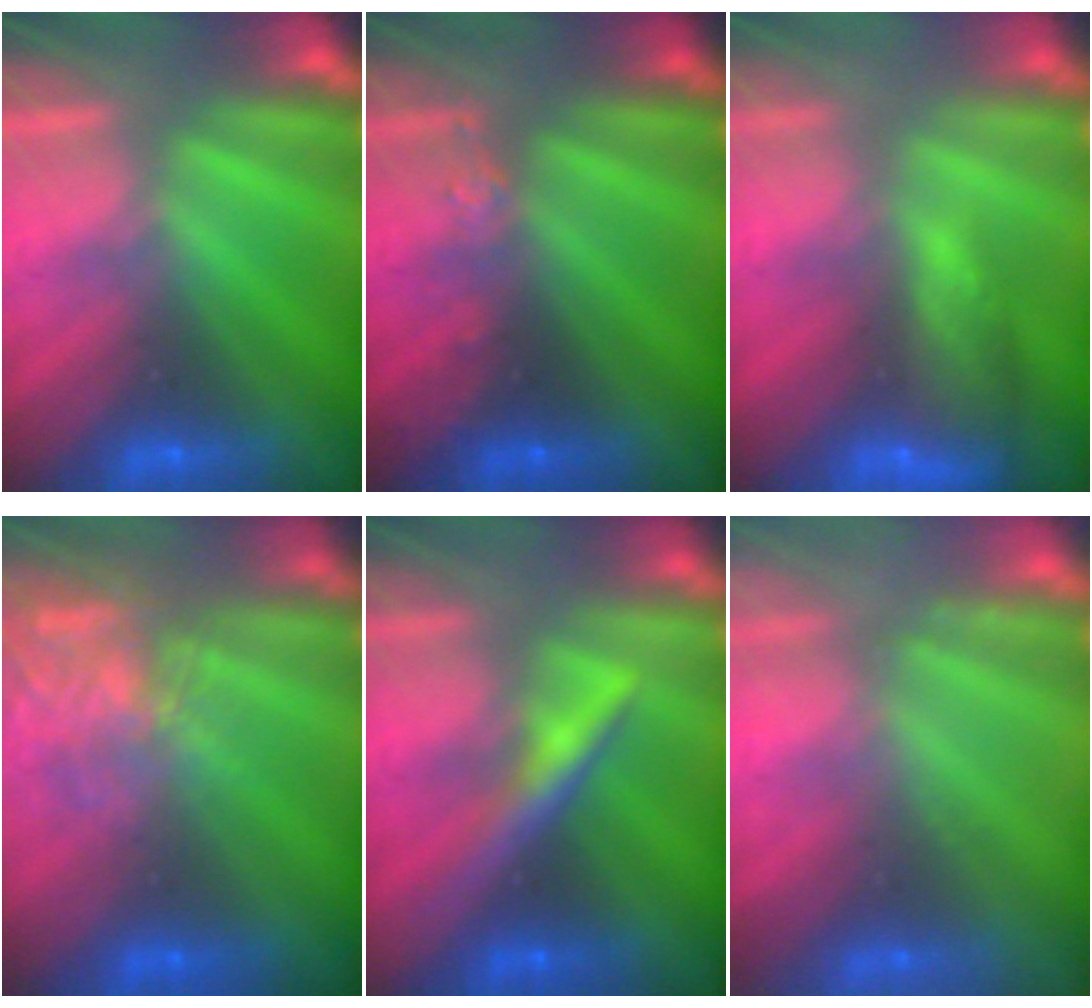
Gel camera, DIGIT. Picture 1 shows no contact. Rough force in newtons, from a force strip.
{"total": 2.4}
{"total": 8.6}
{"total": 7.7}
{"total": 3.0}
{"total": 2.2}